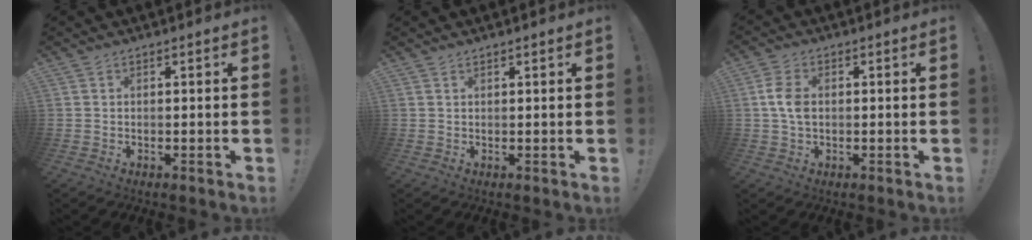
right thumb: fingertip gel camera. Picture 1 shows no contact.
{"total": 0.7, "force": [0.6, 0.1, 0.1], "torque": [0.001, -0.002, 0.011]}
{"total": 6.7, "force": [0.3, 4.5, 4.9], "torque": [-0.093, 0.002, 0.003]}